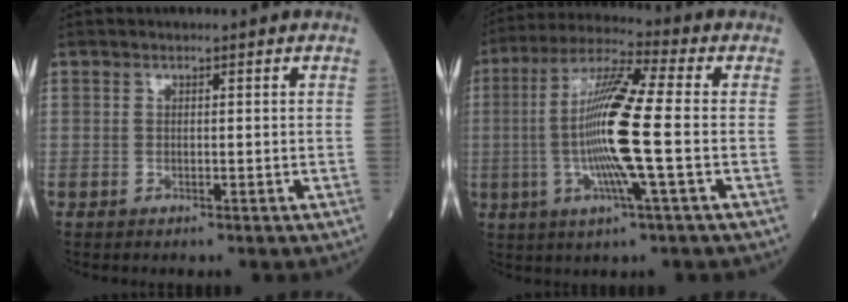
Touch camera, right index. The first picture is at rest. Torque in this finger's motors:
{"motor_torque": [0.72, -0.33, 1.06, 0.21]}